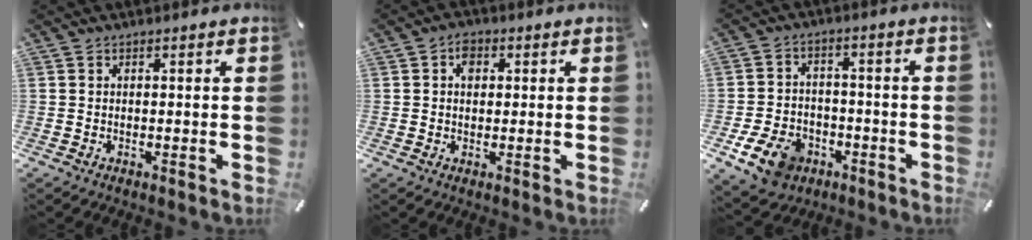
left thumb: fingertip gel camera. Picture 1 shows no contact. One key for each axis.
{"total": 3.4, "fx": 0.8, "fy": 2.7, "fz": 2.0, "tx": -0.027, "ty": 0.003, "tz": 0.008}
{"total": 10.2, "fx": -5.2, "fy": 7.3, "fz": 4.9, "tx": -0.100, "ty": 0.033, "tz": -0.093}